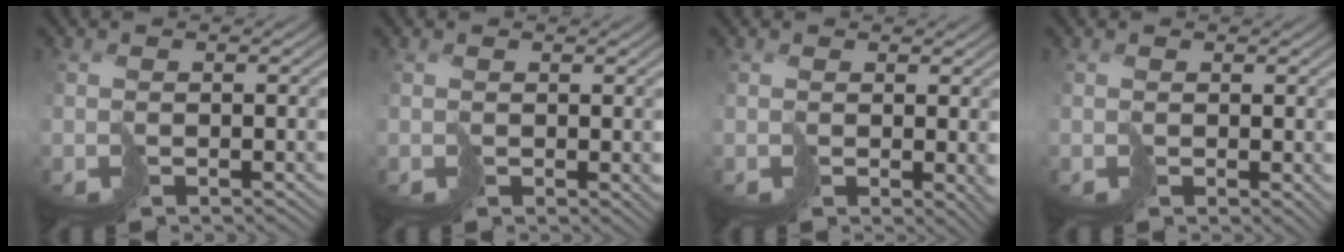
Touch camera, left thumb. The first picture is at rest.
{"total": 1.1, "force": [0.6, 0.7, 0.6], "torque": [-0.014, -0.003, 0.014]}
{"total": 2.5, "force": [0.7, 1.4, 2.0], "torque": [-0.036, -0.007, 0.016]}
{"total": 1.1, "force": [0.6, 0.7, 0.7], "torque": [-0.016, -0.001, 0.012]}